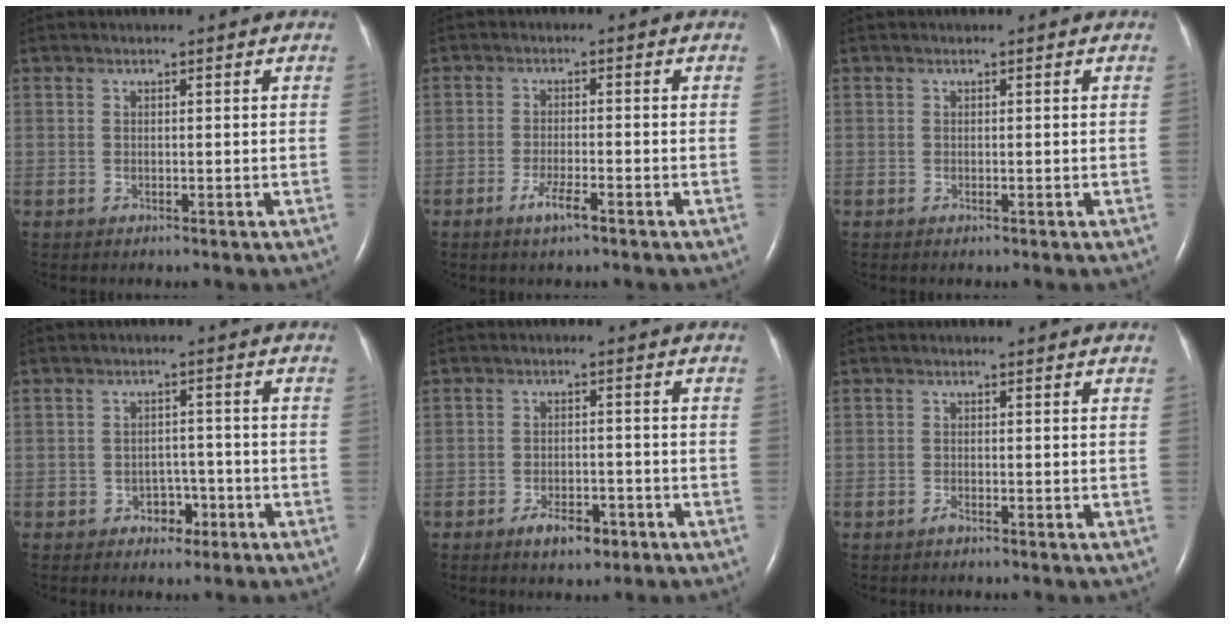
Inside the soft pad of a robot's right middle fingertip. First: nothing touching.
{"total": 3.7, "force": [-2.3, 0.4, 2.8], "torque": [-0.058, -0.004, -0.042]}
{"total": 0.0}
{"total": 3.3, "force": [-1.8, 2.3, 1.6], "torque": [-0.017, 0.008, -0.021]}
{"total": 4.6, "force": [-2.9, 2.0, 3.0], "torque": [-0.049, 0.003, -0.044]}
{"total": 0.7, "force": [-0.6, 0.0, 0.4], "torque": [-0.010, -0.001, -0.010]}